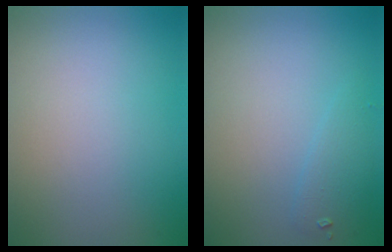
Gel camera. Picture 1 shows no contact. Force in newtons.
{"total": 1.4, "press": 1.4, "slide": 0.0}